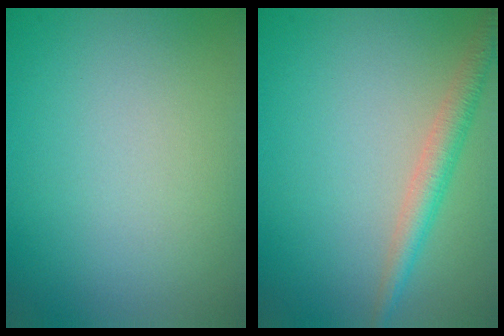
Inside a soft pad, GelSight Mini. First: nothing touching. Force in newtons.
{"total": 2.9, "press": 2.9, "slide": 0.2}